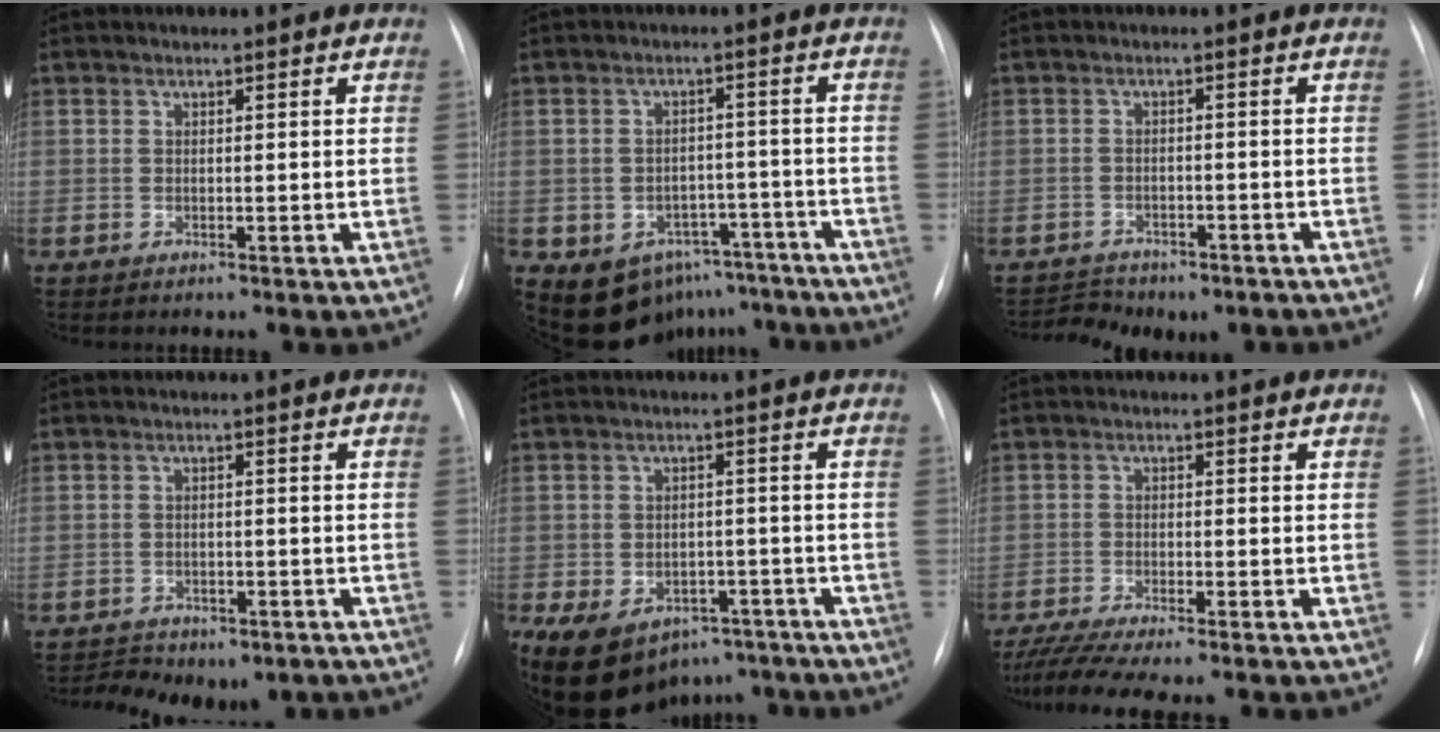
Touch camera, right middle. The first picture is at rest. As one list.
[{"total": 11.0, "force": [-7.5, 7.5, 2.8], "torque": [-0.032, 0.035, -0.090]}, {"total": 6.6, "force": [-5.3, 3.6, 1.6], "torque": [-0.023, 0.017, -0.064]}, {"total": 10.0, "force": [-7.6, 5.2, 4.0], "torque": [-0.067, 0.011, -0.090]}, {"total": 15.6, "force": [-9.9, 10.1, 6.7], "torque": [-0.144, 0.009, -0.129]}, {"total": 10.8, "force": [-9.4, 0.2, 5.3], "torque": [-0.072, -0.016, -0.144]}]